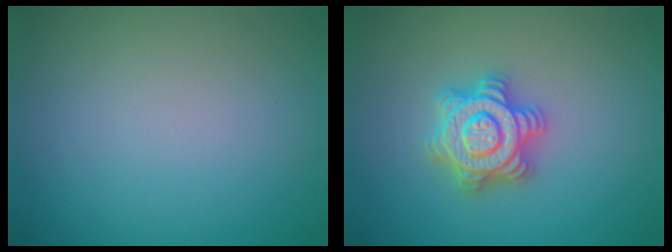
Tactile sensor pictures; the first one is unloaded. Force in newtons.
{"total": 4.9, "press": 4.8, "slide": 0.8}